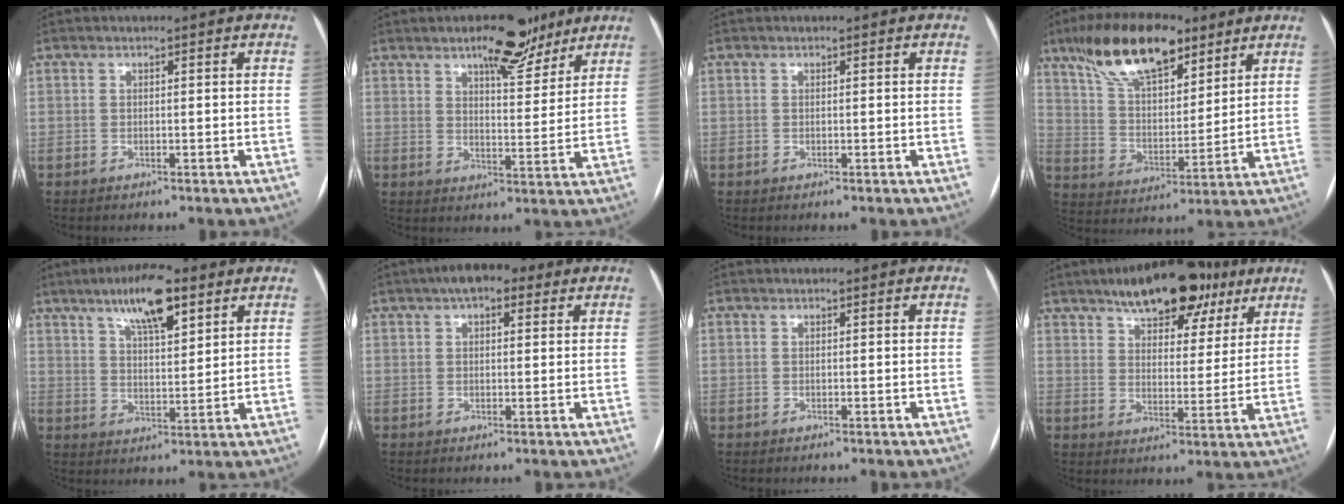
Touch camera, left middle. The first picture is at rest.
{"total": 8.4, "force": [6.1, 2.9, 5.0], "torque": [-0.070, 0.004, 0.091]}
{"total": 0.0}
{"total": 16.4, "force": [11.0, 6.2, 10.6], "torque": [-0.195, 0.027, 0.201]}
{"total": 10.0, "force": [6.2, 2.6, 7.4], "torque": [-0.127, 0.010, 0.104]}
{"total": 6.0, "force": [3.4, 2.6, 4.1], "torque": [-0.062, 0.026, 0.047]}
{"total": 0.0}
{"total": 15.4, "force": [10.4, 6.5, 9.2], "torque": [-0.127, 0.028, 0.158]}